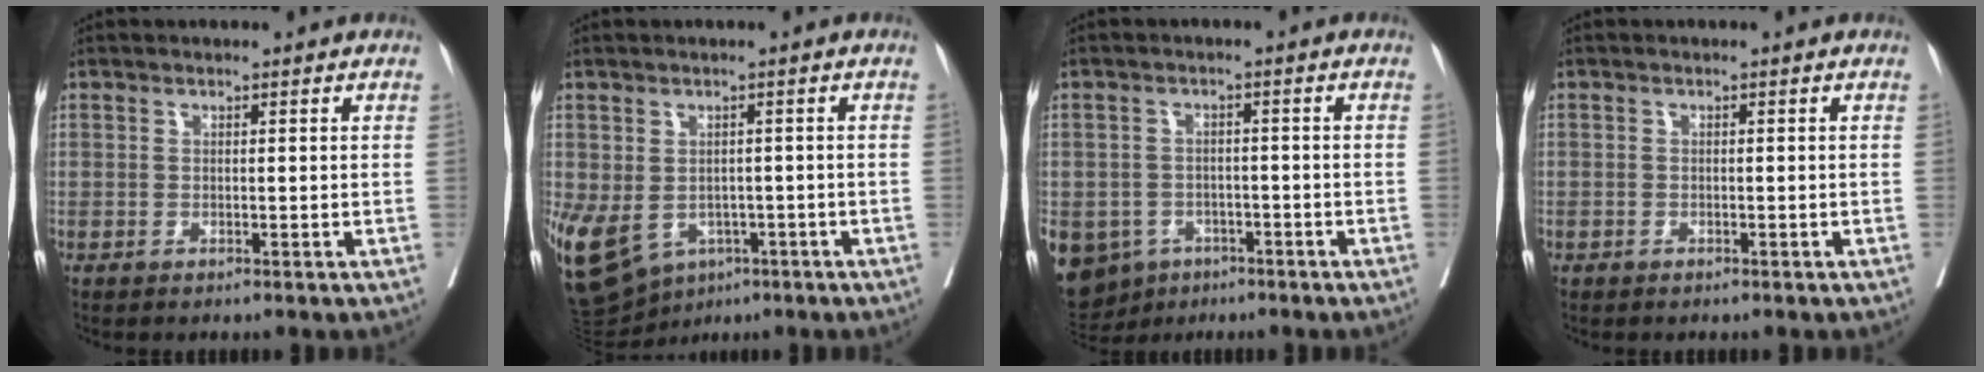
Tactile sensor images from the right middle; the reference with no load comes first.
{"total": 16.2, "force": [-7.0, 11.7, 8.9], "torque": [-0.218, -0.011, -0.091]}
{"total": 13.3, "force": [-6.8, 10.6, 4.3], "torque": [-0.127, 0.000, -0.089]}
{"total": 0.8, "force": [-0.4, 0.7, -0.1], "torque": [-0.004, 0.006, -0.009]}